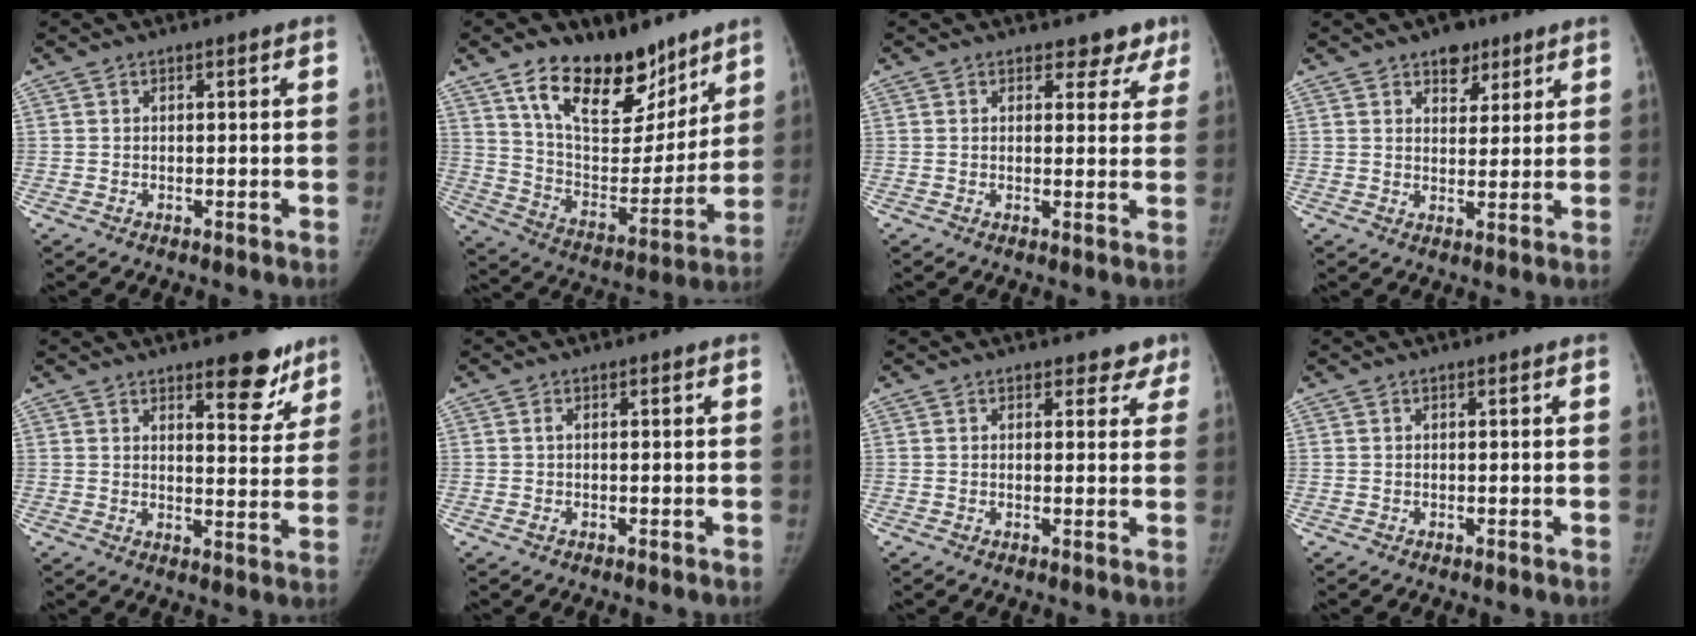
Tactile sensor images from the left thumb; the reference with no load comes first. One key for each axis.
{"total": 20.7, "fx": 13.8, "fy": 10.5, "fz": 11.2, "tx": -0.132, "ty": -0.079, "tz": 0.238}
{"total": 4.6, "fx": 3.7, "fy": 2.6, "fz": 0.4, "tx": 0.031, "ty": -0.022, "tz": 0.029}
{"total": 5.7, "fx": 3.7, "fy": 3.6, "fz": 2.4, "tx": -0.002, "ty": -0.019, "tz": 0.055}
{"total": 8.7, "fx": 6.1, "fy": 3.2, "fz": 5.2, "tx": -0.034, "ty": -0.041, "tz": 0.083}
{"total": 0.9, "fx": -0.2, "fy": 0.4, "fz": 0.7, "tx": -0.025, "ty": 0.005, "tz": -0.002}
{"total": 3.8, "fx": 3.2, "fy": 2.1, "fz": 0.1, "tx": 0.038, "ty": -0.016, "tz": 0.019}
{"total": 0.0}